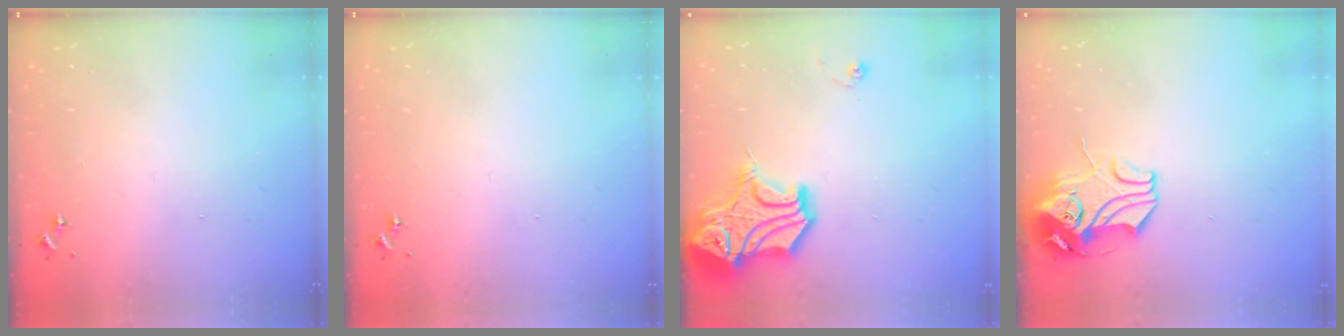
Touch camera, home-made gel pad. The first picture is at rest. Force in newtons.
{"total": 0.0}
{"total": 17.1, "press": 16.9, "slide": 2.2}
{"total": 10.3, "press": 10.2, "slide": 1.7}